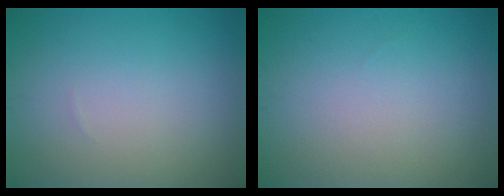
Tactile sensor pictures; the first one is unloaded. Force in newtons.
{"total": 0.0}